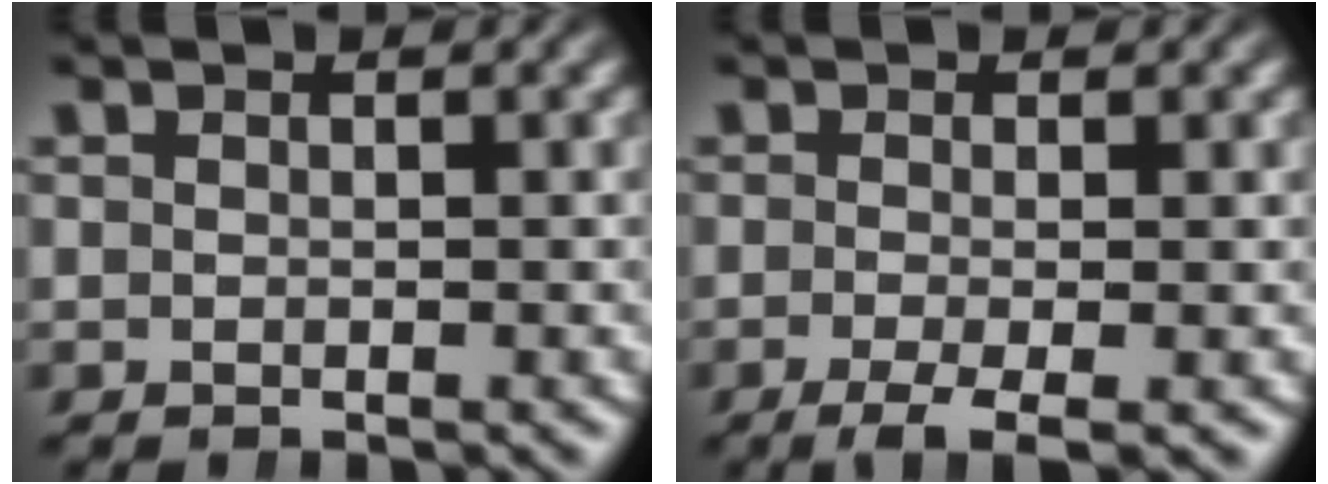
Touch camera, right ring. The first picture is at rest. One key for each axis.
{"total": 4.1, "fx": -2.8, "fy": 1.4, "fz": 2.6, "tx": -0.054, "ty": -0.026, "tz": -0.034}